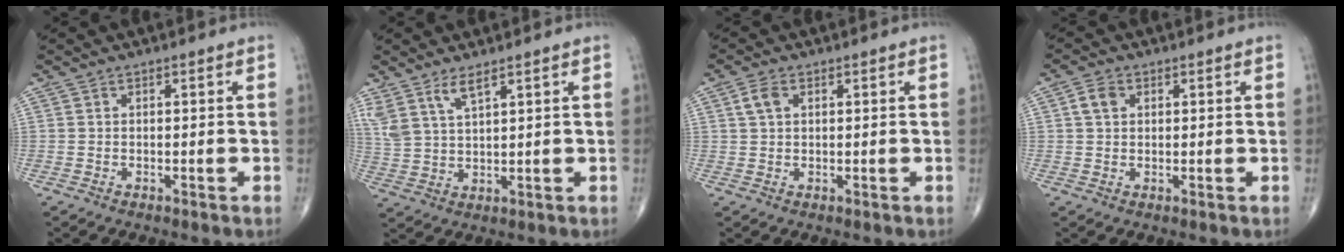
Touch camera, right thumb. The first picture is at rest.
{"total": 5.9, "force": [4.1, 1.6, 4.0], "torque": [-0.087, -0.017, 0.091]}
{"total": 3.0, "force": [1.1, 1.9, 2.1], "torque": [-0.041, 0.005, 0.022]}
{"total": 3.1, "force": [1.0, 2.3, 1.9], "torque": [-0.031, 0.004, 0.018]}